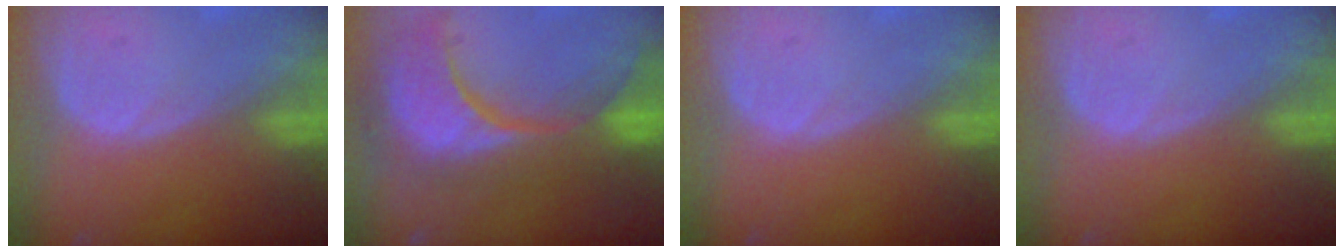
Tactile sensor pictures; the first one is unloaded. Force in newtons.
{"total": 13.6, "press": 11.8, "slide": 6.8}
{"total": 0.0}
{"total": 0.0}